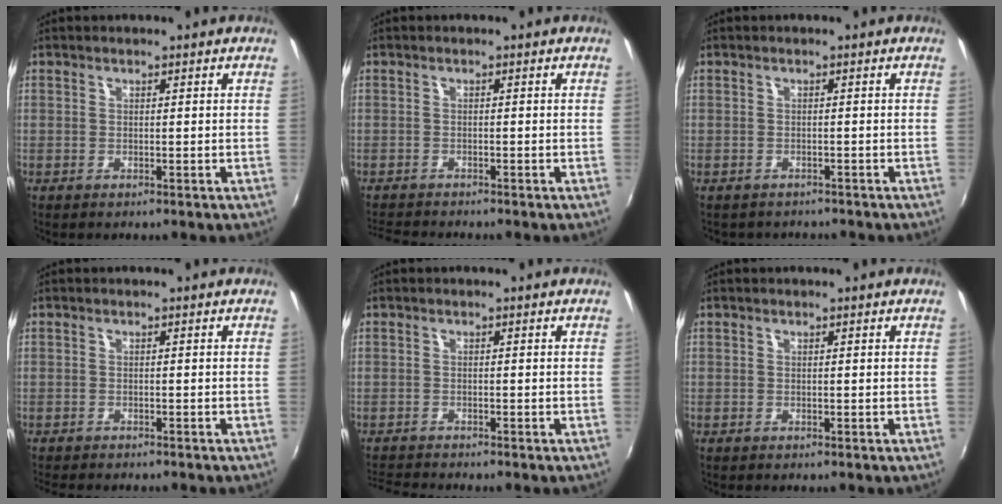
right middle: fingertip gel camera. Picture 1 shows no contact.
{"total": 4.0, "force": [-3.9, 0.2, 1.0], "torque": [-0.035, -0.017, -0.073]}
{"total": 2.6, "force": [-2.3, 1.2, 0.5], "torque": [-0.016, -0.009, -0.029]}
{"total": 3.7, "force": [-3.4, 0.7, 1.3], "torque": [-0.033, -0.016, -0.056]}
{"total": 4.1, "force": [-4.0, 0.0, 0.8], "torque": [-0.034, -0.016, -0.079]}
{"total": 0.0}